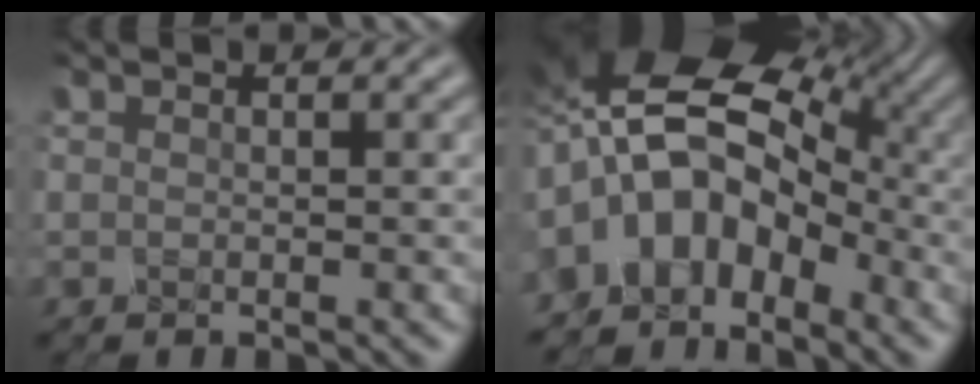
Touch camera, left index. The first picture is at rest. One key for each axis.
{"total": 9.2, "fx": -2.7, "fy": 6.2, "fz": 6.2, "tx": -0.103, "ty": 0.011, "tz": -0.050}